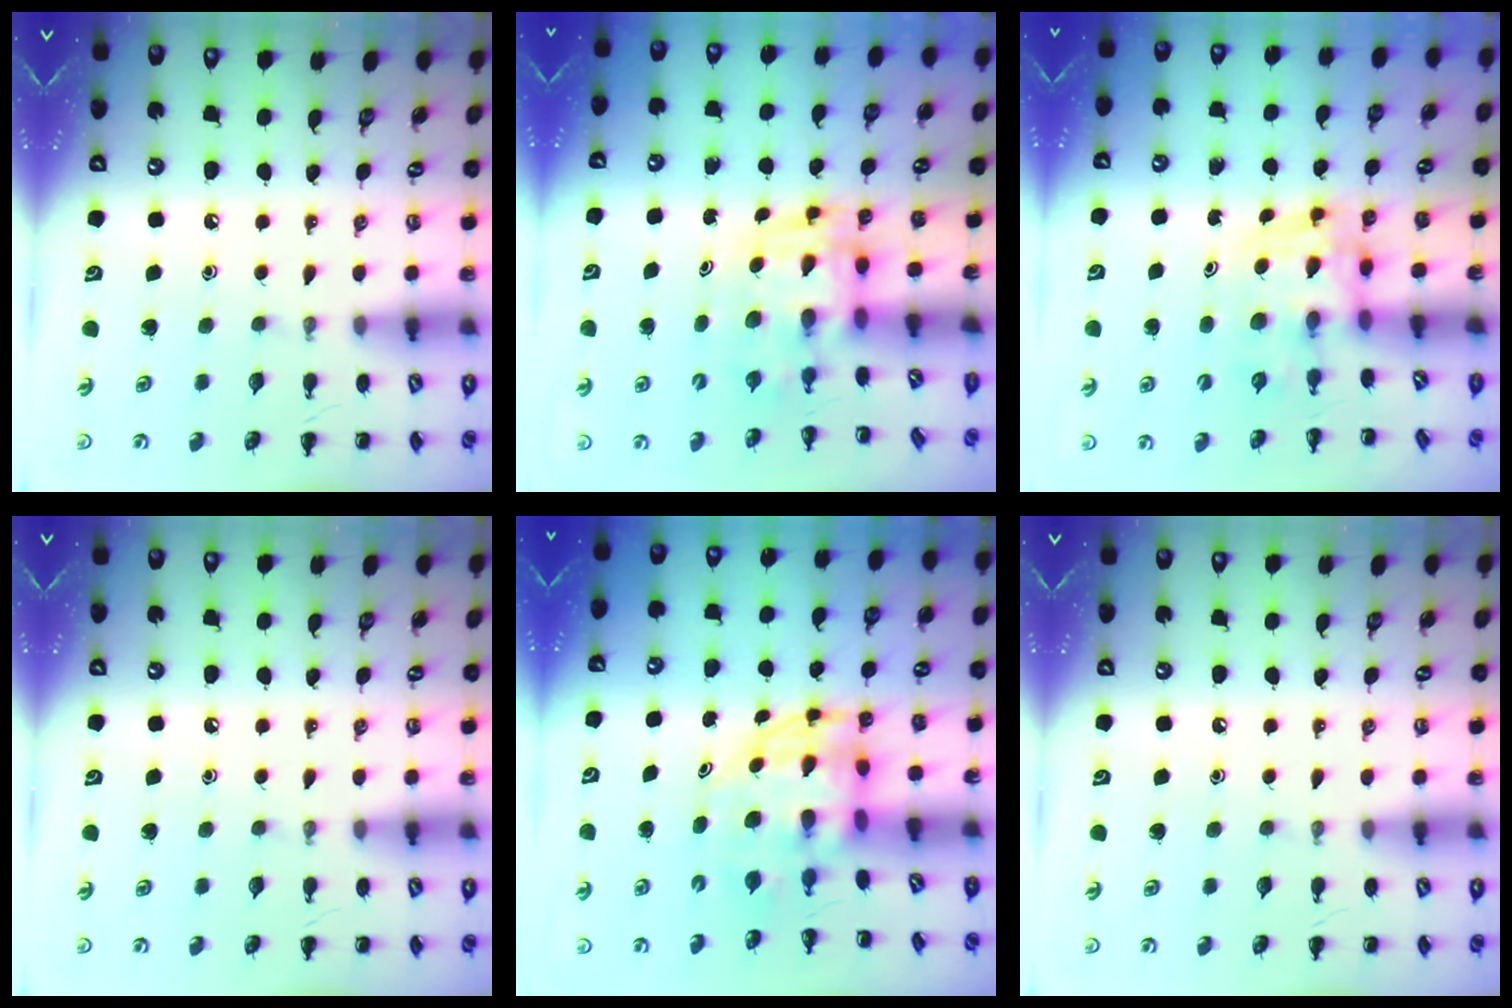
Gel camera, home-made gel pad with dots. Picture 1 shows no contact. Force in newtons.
{"total": 2.8, "press": 2.7, "slide": 0.6}
{"total": 3.7, "press": 3.6, "slide": 0.6}
{"total": 0.0}
{"total": 4.2, "press": 4.0, "slide": 1.1}
{"total": 0.0}